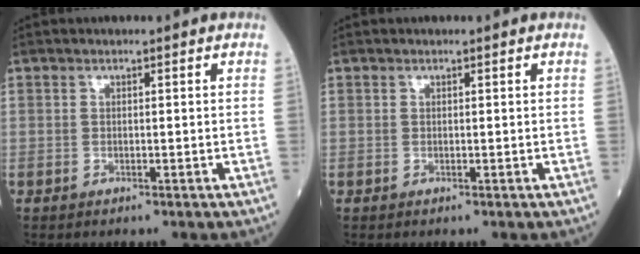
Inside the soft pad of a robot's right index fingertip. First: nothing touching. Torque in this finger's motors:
{"motor_torque": [-0.08, -0.06, -0.07, -0.01]}